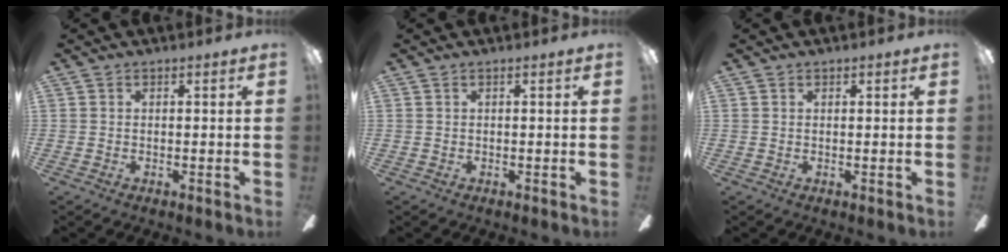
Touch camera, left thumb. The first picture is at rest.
{"total": 0.0}
{"total": 0.5, "force": [0.3, 0.4, 0.0], "torque": [0.007, -0.001, 0.004]}